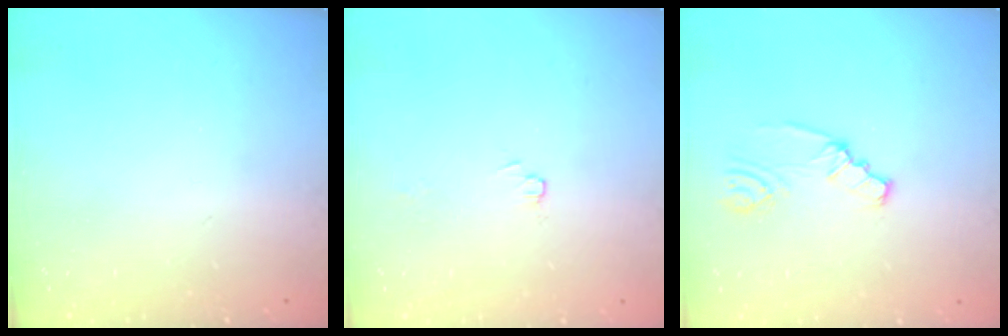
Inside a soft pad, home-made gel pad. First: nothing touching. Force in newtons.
{"total": 1.7, "press": 1.7, "slide": 0.2}
{"total": 2.0, "press": 2.0, "slide": 0.1}